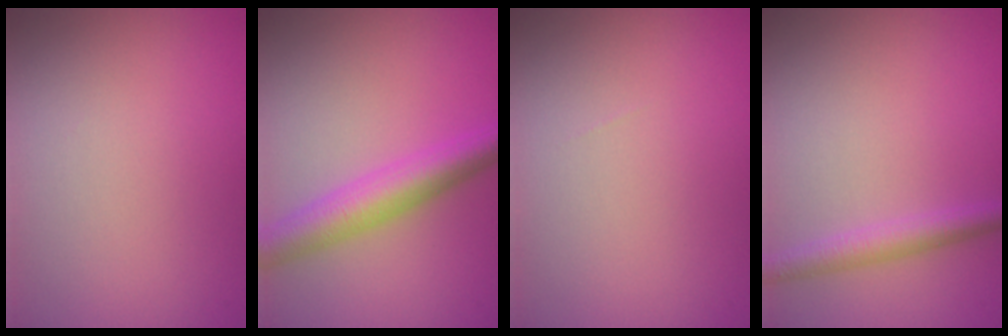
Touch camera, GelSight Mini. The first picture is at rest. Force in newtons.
{"total": 5.0, "press": 5.0, "slide": 0.1}
{"total": 0.0}
{"total": 2.4, "press": 2.4, "slide": 0.1}